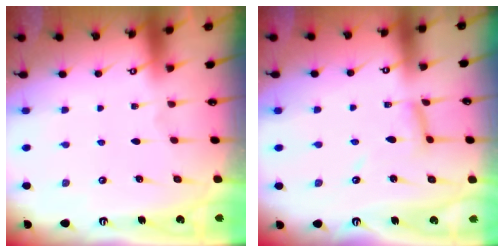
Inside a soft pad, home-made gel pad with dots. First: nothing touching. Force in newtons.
{"total": 6.2, "press": 6.2, "slide": 0.3}